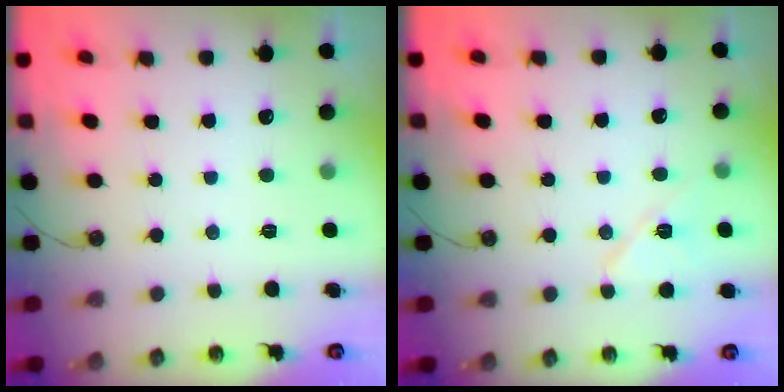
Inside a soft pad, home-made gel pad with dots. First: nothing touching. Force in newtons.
{"total": 8.6, "press": 8.5, "slide": 1.2}